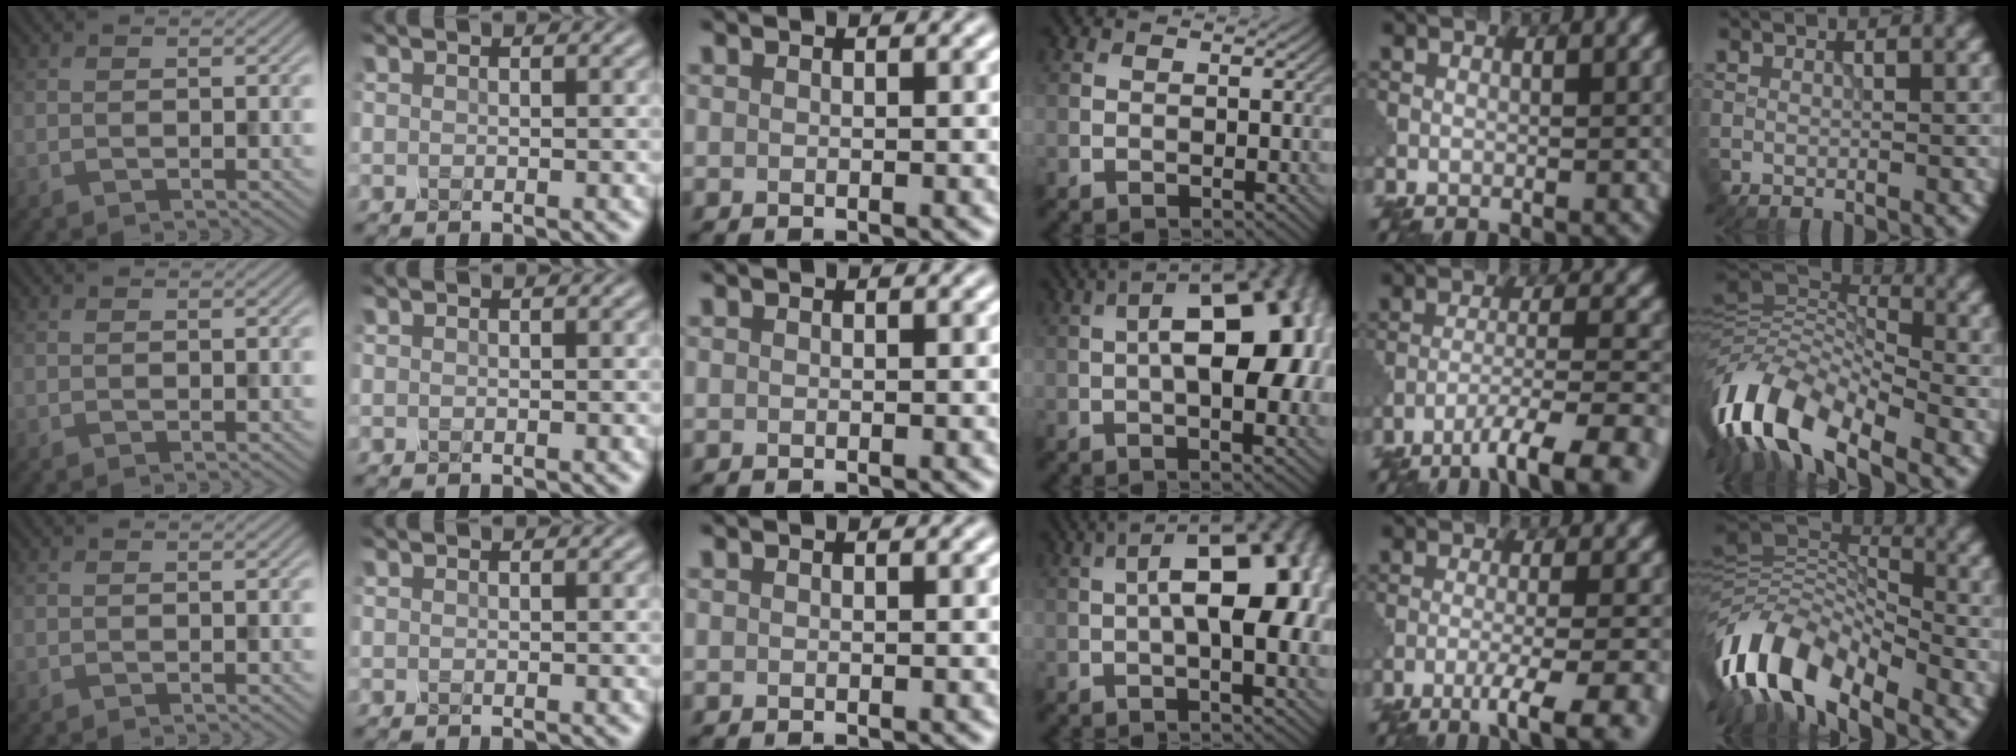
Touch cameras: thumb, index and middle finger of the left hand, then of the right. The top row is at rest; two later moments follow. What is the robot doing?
{"motion": "shake", "object": "salt shaker"}